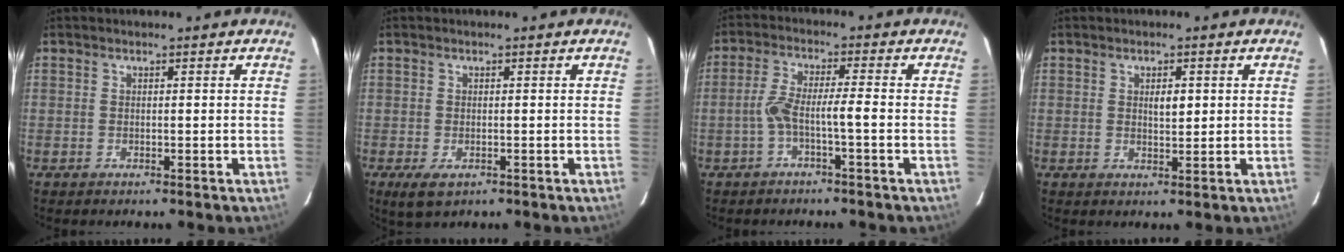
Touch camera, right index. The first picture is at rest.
{"total": 3.2, "force": [-1.6, 1.6, 2.2], "torque": [-0.047, -0.008, -0.018]}
{"total": 4.9, "force": [-1.6, -0.1, 4.6], "torque": [-0.093, 0.018, -0.029]}
{"total": 2.3, "force": [0.6, 0.8, 2.0], "torque": [-0.033, -0.002, 0.011]}